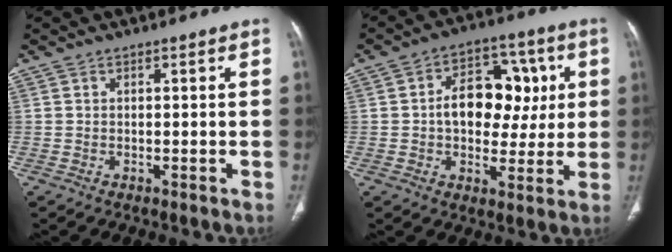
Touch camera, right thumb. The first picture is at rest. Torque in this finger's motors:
{"motor_torque": [-0.01, 0.03, 0.46, 0.06, 0.10]}